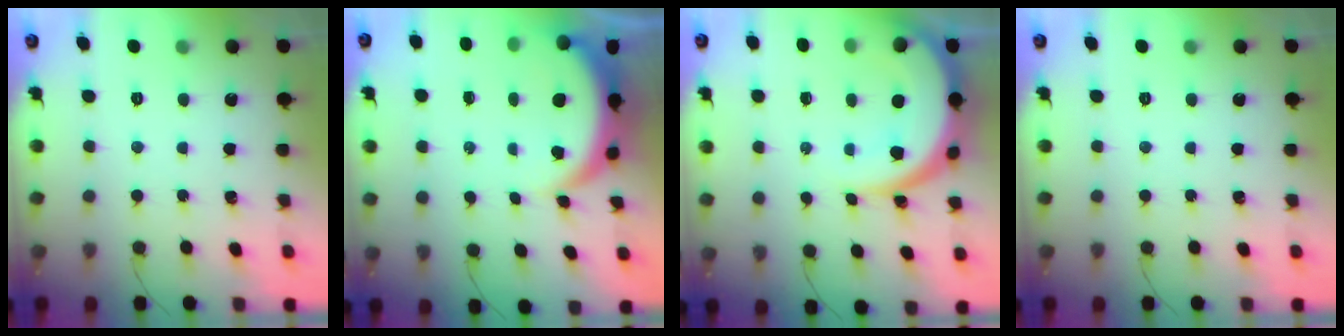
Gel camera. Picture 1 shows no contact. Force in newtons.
{"total": 6.7, "press": 6.7, "slide": 0.5}
{"total": 12.6, "press": 12.6, "slide": 0.9}
{"total": 0.0}